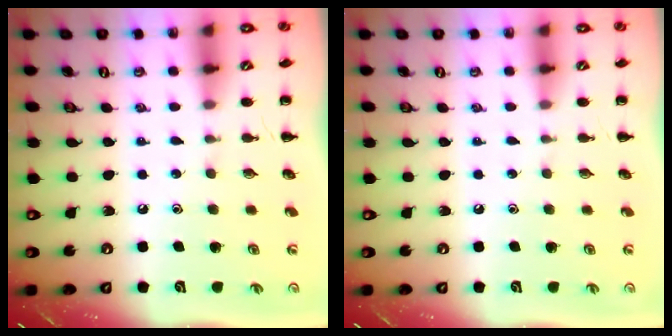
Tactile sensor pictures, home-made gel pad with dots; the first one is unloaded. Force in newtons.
{"total": 0.0}